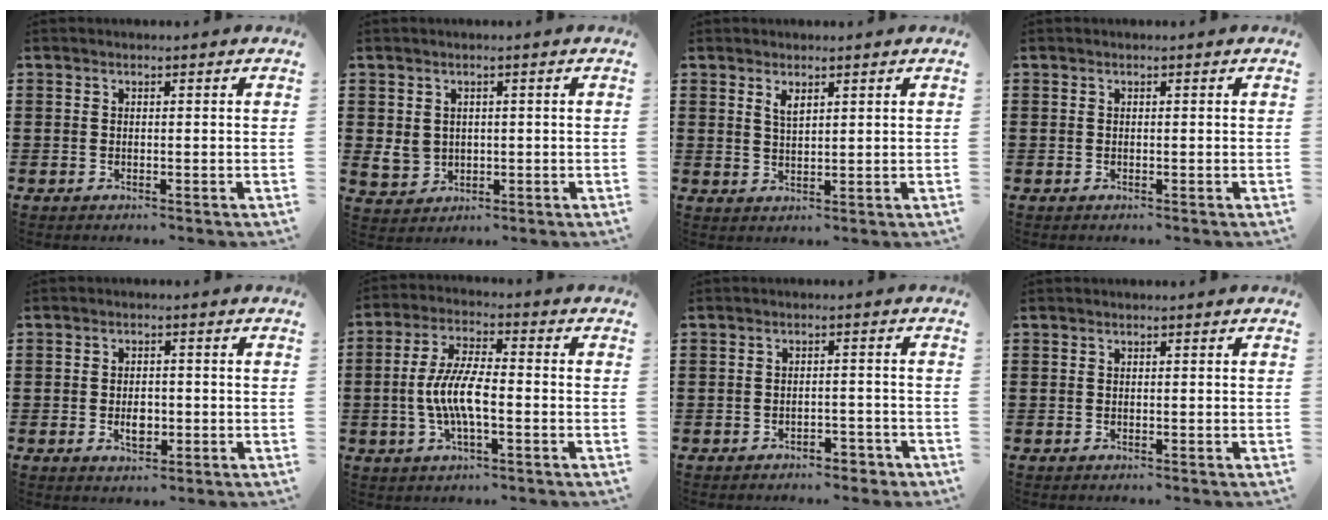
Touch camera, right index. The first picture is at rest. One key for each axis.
{"total": 3.1, "fx": 0.2, "fy": 2.9, "fz": 1.2, "tx": -0.034, "ty": 0.008, "tz": 0.003}
{"total": 2.1, "fx": 1.5, "fy": 0.8, "fz": 1.3, "tx": -0.028, "ty": 0.003, "tz": 0.026}
{"total": 0.0}
{"total": 3.2, "fx": -0.6, "fy": 1.9, "fz": 2.5, "tx": -0.040, "ty": -0.001, "tz": -0.012}
{"total": 7.7, "fx": -1.6, "fy": 2.5, "fz": 7.2, "tx": -0.164, "ty": -0.008, "tz": -0.038}
{"total": 2.3, "fx": -2.1, "fy": 0.6, "fz": 0.6, "tx": -0.016, "ty": 0.004, "tz": -0.044}
{"total": 0.0}